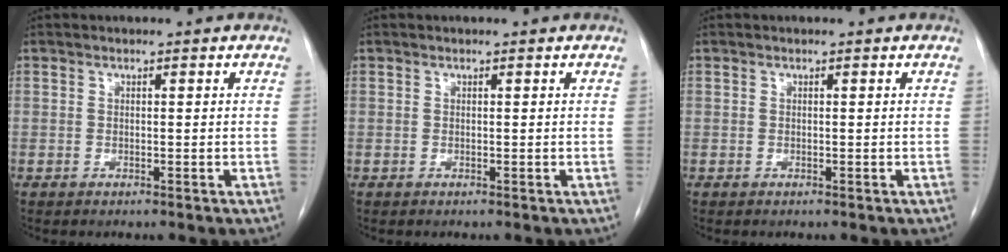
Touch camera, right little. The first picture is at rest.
{"total": 0.0}
{"total": 0.0}